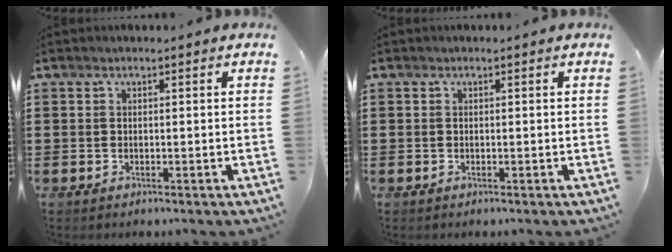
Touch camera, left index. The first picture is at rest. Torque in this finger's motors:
{"motor_torque": [0.00, 0.00, 0.00, 0.00]}